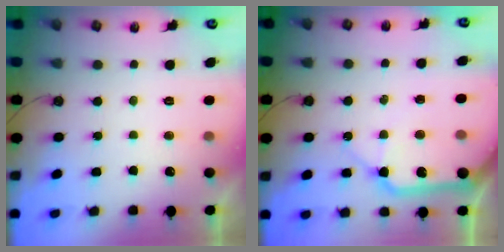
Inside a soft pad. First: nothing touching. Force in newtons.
{"total": 15.8, "press": 15.6, "slide": 2.3}